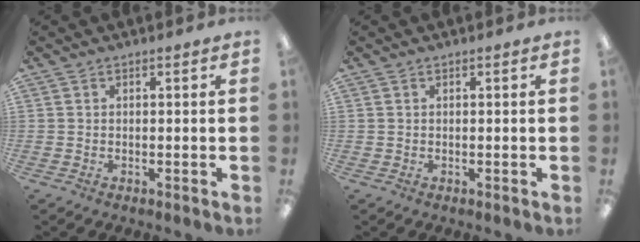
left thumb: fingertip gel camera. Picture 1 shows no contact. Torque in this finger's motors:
{"motor_torque": [-0.11, 0.14, 0.14, -0.02, 0.00]}